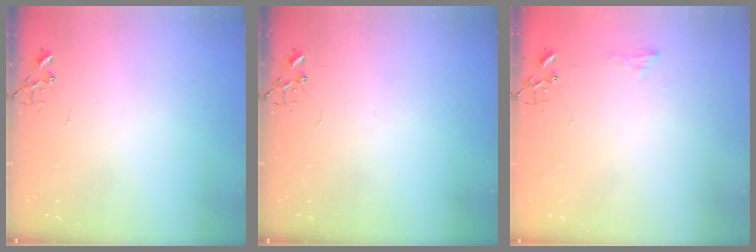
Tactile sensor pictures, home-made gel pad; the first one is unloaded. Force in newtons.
{"total": 0.0}
{"total": 6.4, "press": 6.4, "slide": 0.6}